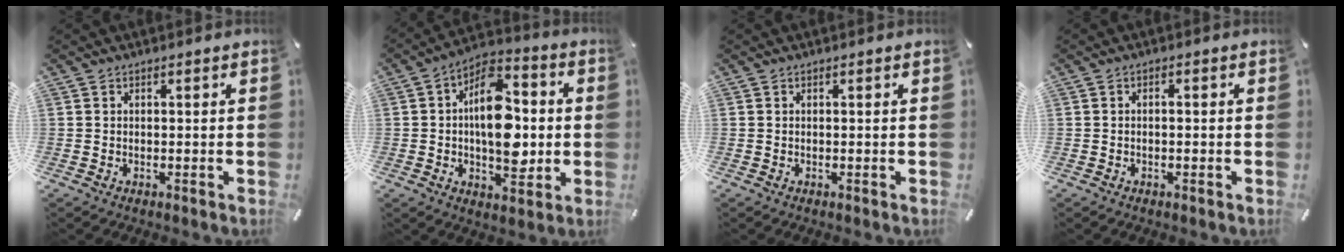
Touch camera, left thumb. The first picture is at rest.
{"total": 16.0, "force": [0.0, 9.8, 12.7], "torque": [-0.190, -0.005, 0.004]}
{"total": 0.0}
{"total": 1.0, "force": [-0.4, 0.4, 0.9], "torque": [-0.017, 0.002, -0.008]}